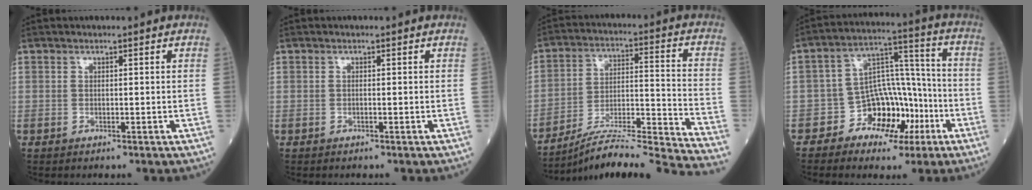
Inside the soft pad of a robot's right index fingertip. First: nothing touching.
{"total": 0.0}
{"total": 21.6, "force": [-20.1, -2.2, 7.5], "torque": [-0.094, -0.002, -0.308]}
{"total": 10.0, "force": [-4.7, 7.1, 5.4], "torque": [-0.085, 0.034, -0.074]}